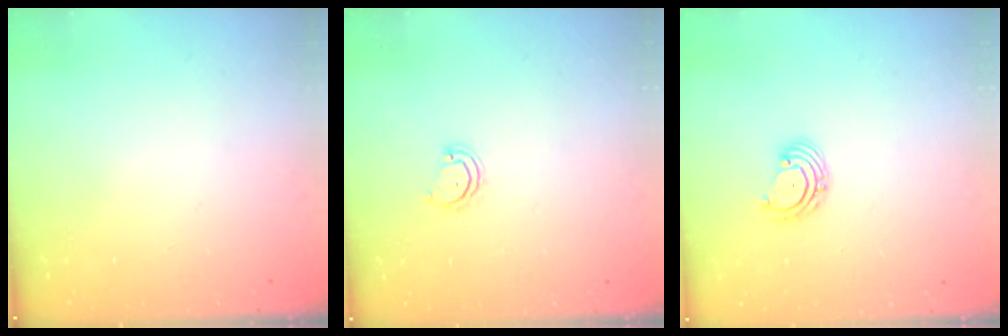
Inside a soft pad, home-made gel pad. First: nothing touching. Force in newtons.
{"total": 2.9, "press": 2.9, "slide": 0.3}
{"total": 3.3, "press": 3.2, "slide": 0.5}